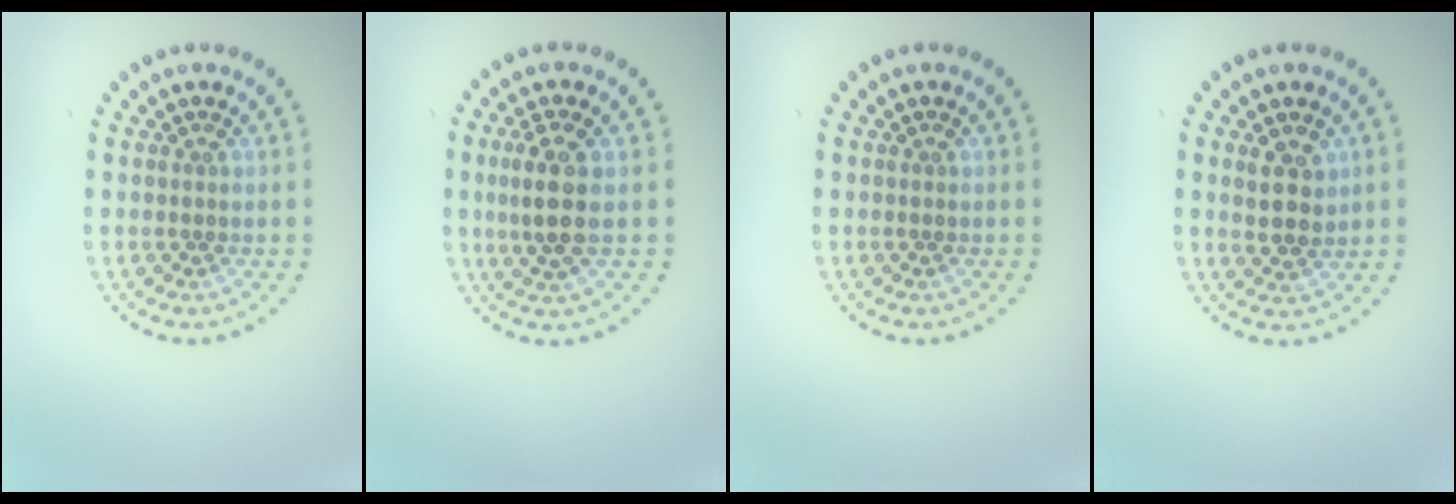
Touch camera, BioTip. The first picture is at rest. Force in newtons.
{"total": 3.2, "press": 2.9, "slide": 1.3}
{"total": 0.0}
{"total": 2.8, "press": 2.6, "slide": 0.9}